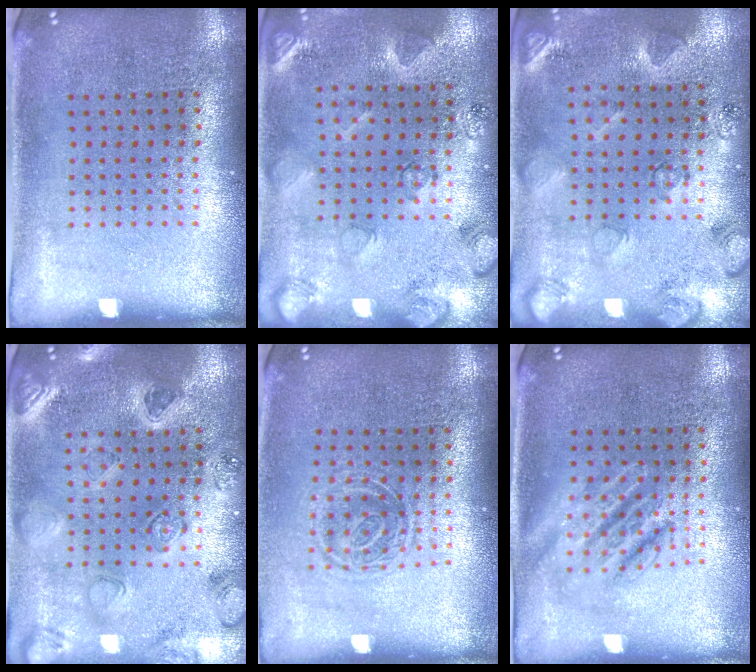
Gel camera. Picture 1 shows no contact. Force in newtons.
{"total": 2.1, "press": 2.1, "slide": 0.5}
{"total": 2.1, "press": 2.1, "slide": 0.5}
{"total": 1.8, "press": 1.7, "slide": 0.2}
{"total": 1.3, "press": 1.1, "slide": 0.7}
{"total": 1.7, "press": 1.7, "slide": 0.3}